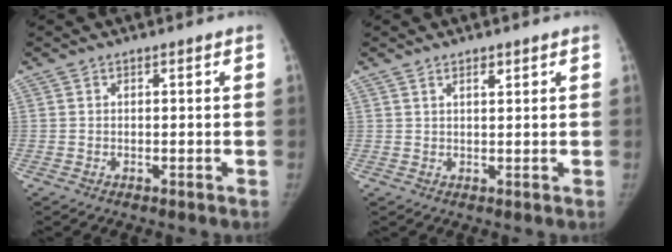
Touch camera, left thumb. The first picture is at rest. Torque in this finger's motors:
{"motor_torque": [0.26, -0.12, -0.16, 0.00, -0.05]}